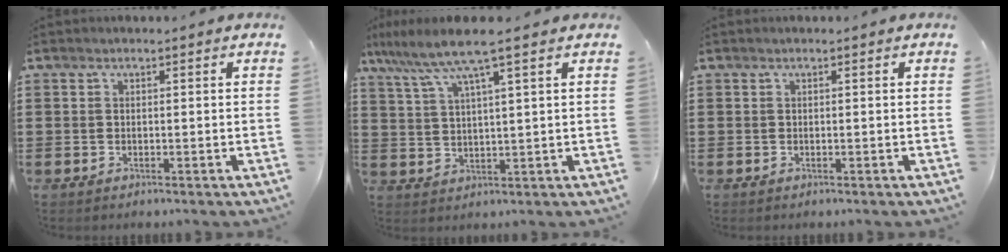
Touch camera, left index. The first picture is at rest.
{"total": 6.6, "force": [4.5, -0.1, 4.9], "torque": [-0.110, -0.017, 0.075]}
{"total": 0.0}